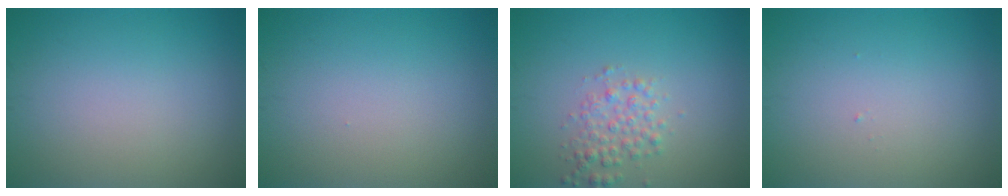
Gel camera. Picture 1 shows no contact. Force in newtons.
{"total": 0.0}
{"total": 2.4, "press": 2.4, "slide": 0.1}
{"total": 0.0}